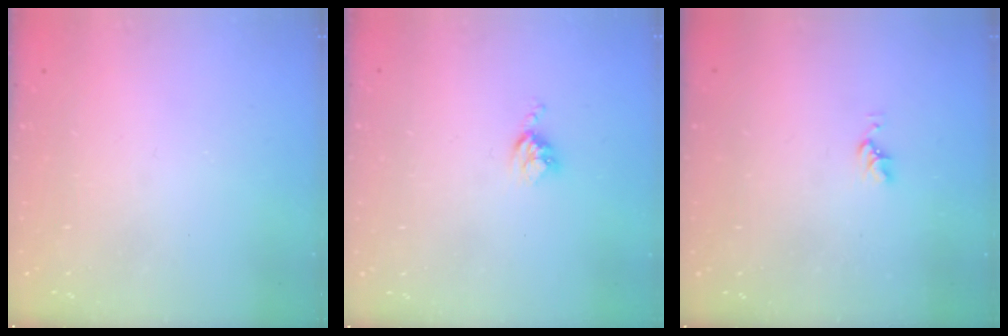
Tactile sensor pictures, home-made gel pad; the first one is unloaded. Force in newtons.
{"total": 3.5, "press": 3.5, "slide": 0.4}
{"total": 2.1, "press": 2.0, "slide": 0.3}